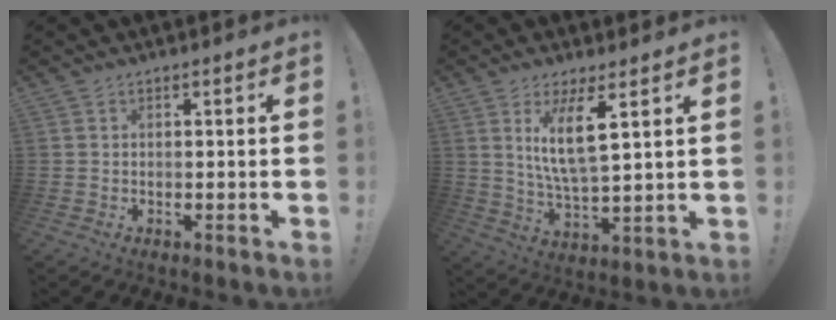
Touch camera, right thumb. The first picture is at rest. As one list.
[{"total": 10.8, "force": [4.8, 2.4, 9.3], "torque": [-0.175, -0.025, 0.079]}]